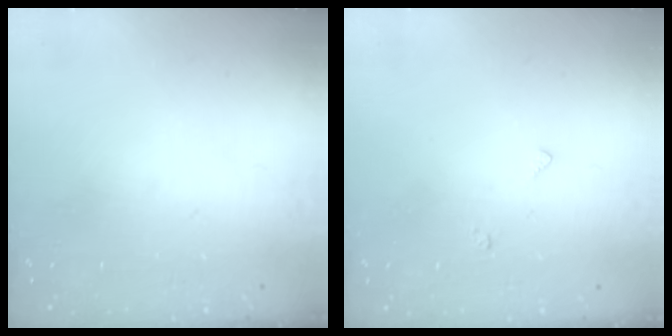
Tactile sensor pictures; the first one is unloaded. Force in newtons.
{"total": 3.4, "press": 3.4, "slide": 0.3}